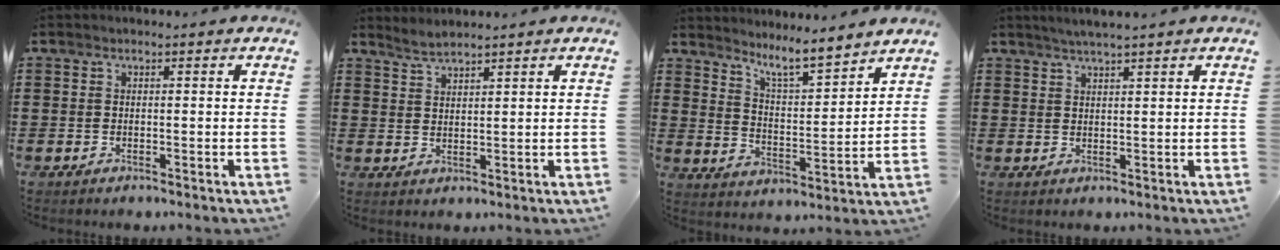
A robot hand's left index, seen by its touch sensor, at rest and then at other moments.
{"total": 1.9, "force": [1.9, -0.1, 0.4], "torque": [-0.012, 0.002, 0.037]}
{"total": 7.2, "force": [6.5, 0.4, 3.0], "torque": [-0.065, -0.042, 0.110]}
{"total": 2.0, "force": [1.8, -0.3, 0.9], "torque": [-0.020, 0.000, 0.034]}